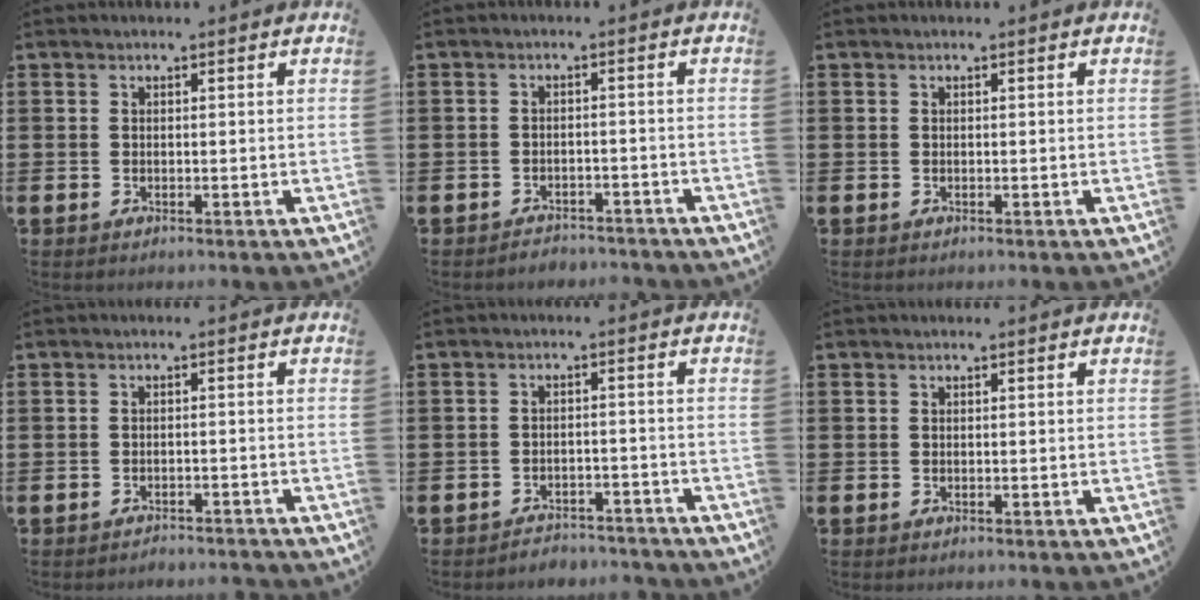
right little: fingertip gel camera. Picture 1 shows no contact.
{"total": 1.8, "force": [-1.8, 0.1, -0.2], "torque": [-0.004, 0.005, -0.040]}
{"total": 0.0}
{"total": 1.2, "force": [-1.2, 0.0, -0.1], "torque": [-0.002, 0.002, -0.026]}
{"total": 2.4, "force": [-2.4, 0.2, -0.2], "torque": [-0.004, 0.005, -0.052]}
{"total": 0.0}